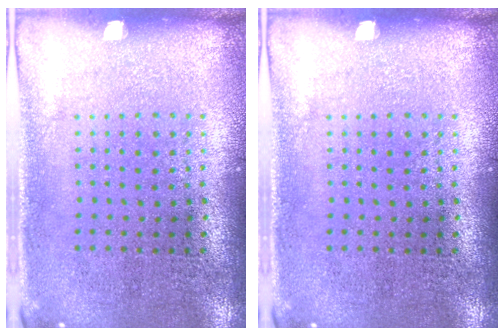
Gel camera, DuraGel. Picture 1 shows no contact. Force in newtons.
{"total": 0.0}